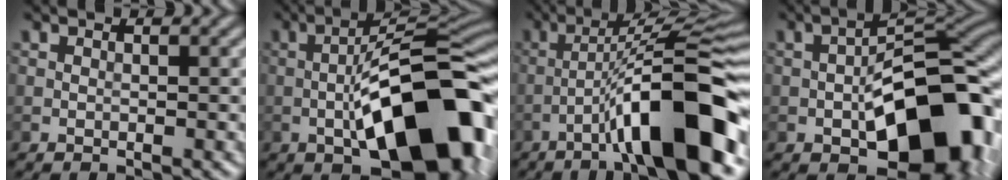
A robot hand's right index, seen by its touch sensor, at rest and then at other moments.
{"total": 14.6, "force": [-4.3, 6.1, 12.6], "torque": [-0.184, 0.007, -0.076]}
{"total": 12.1, "force": [-5.5, 2.0, 10.5], "torque": [-0.157, 0.025, -0.085]}
{"total": 14.4, "force": [-4.5, 7.9, 11.3], "torque": [-0.143, -0.013, -0.062]}